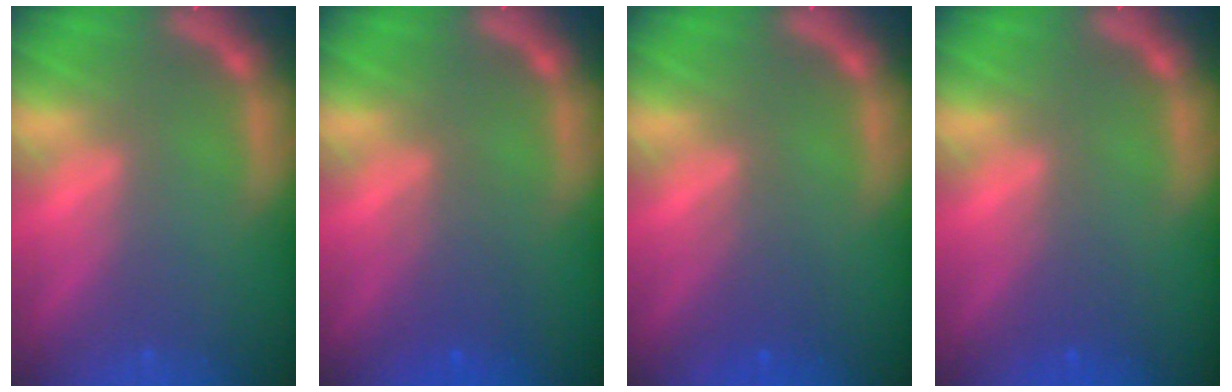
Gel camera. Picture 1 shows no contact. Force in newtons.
{"total": 2.5}
{"total": 2.0}
{"total": 1.5}